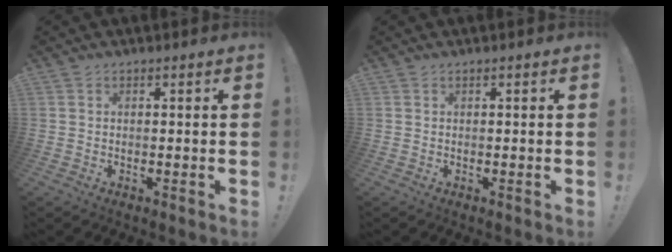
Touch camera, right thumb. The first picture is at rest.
{"total": 0.0}